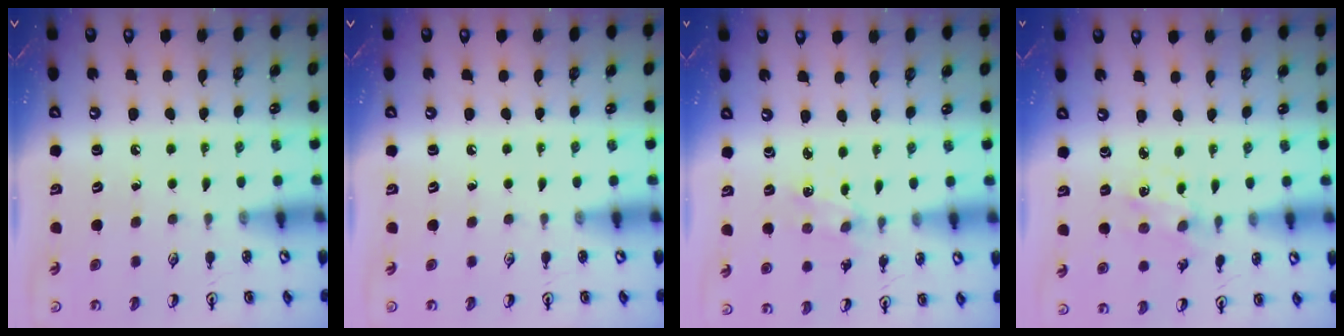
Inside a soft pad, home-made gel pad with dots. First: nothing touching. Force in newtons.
{"total": 0.0}
{"total": 1.8, "press": 1.8, "slide": 0.3}
{"total": 1.2, "press": 1.1, "slide": 0.3}